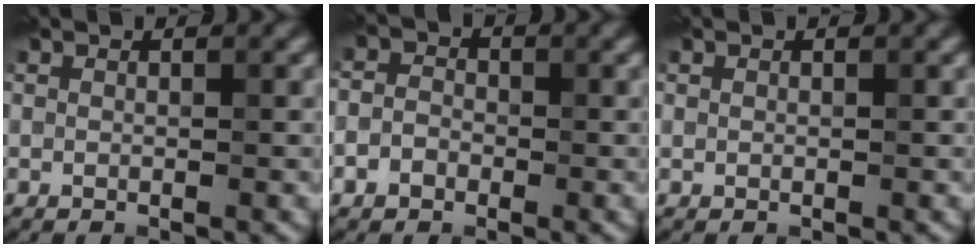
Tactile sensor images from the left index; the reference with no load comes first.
{"total": 2.3, "force": [-0.9, 1.9, 1.0], "torque": [-0.001, 0.000, -0.026]}
{"total": 0.0}